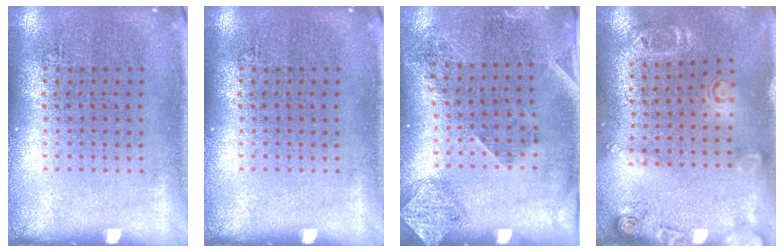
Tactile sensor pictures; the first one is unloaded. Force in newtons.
{"total": 0.0}
{"total": 1.8, "press": 1.2, "slide": 1.3}
{"total": 1.8, "press": 1.2, "slide": 1.4}